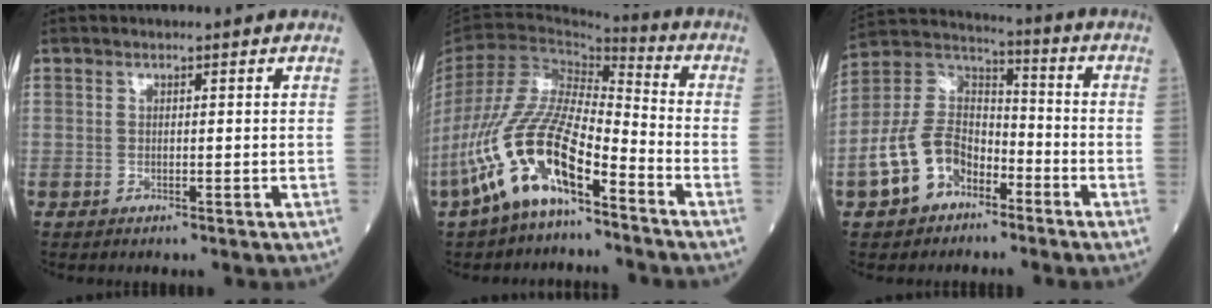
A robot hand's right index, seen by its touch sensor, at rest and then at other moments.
{"total": 15.5, "force": [-8.8, 4.4, 12.0], "torque": [-0.256, 0.000, -0.167]}
{"total": 9.9, "force": [-5.0, 6.6, 5.6], "torque": [-0.132, 0.025, -0.096]}